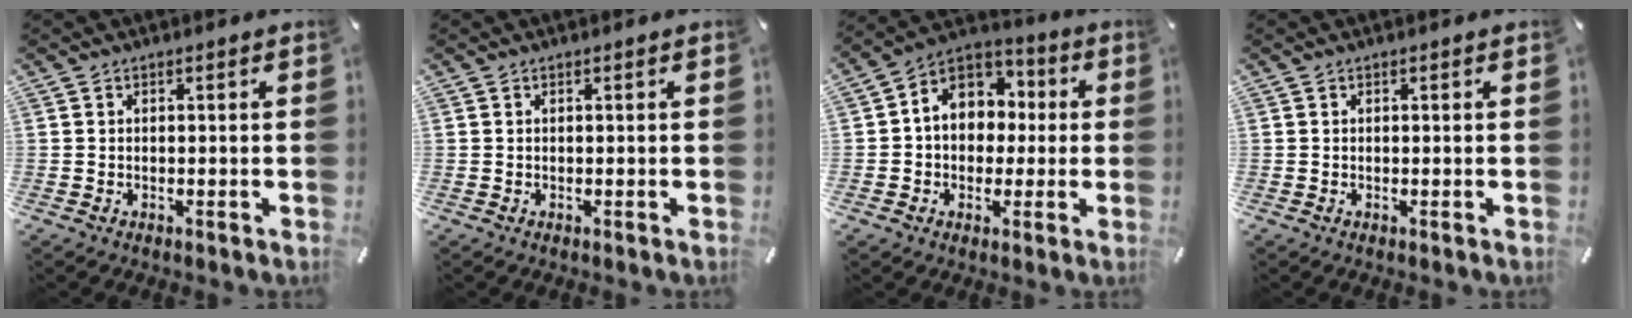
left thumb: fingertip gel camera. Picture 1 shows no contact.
{"total": 0.0}
{"total": 10.3, "force": [0.8, 9.3, 4.3], "torque": [-0.096, 0.004, 0.015]}
{"total": 0.0}